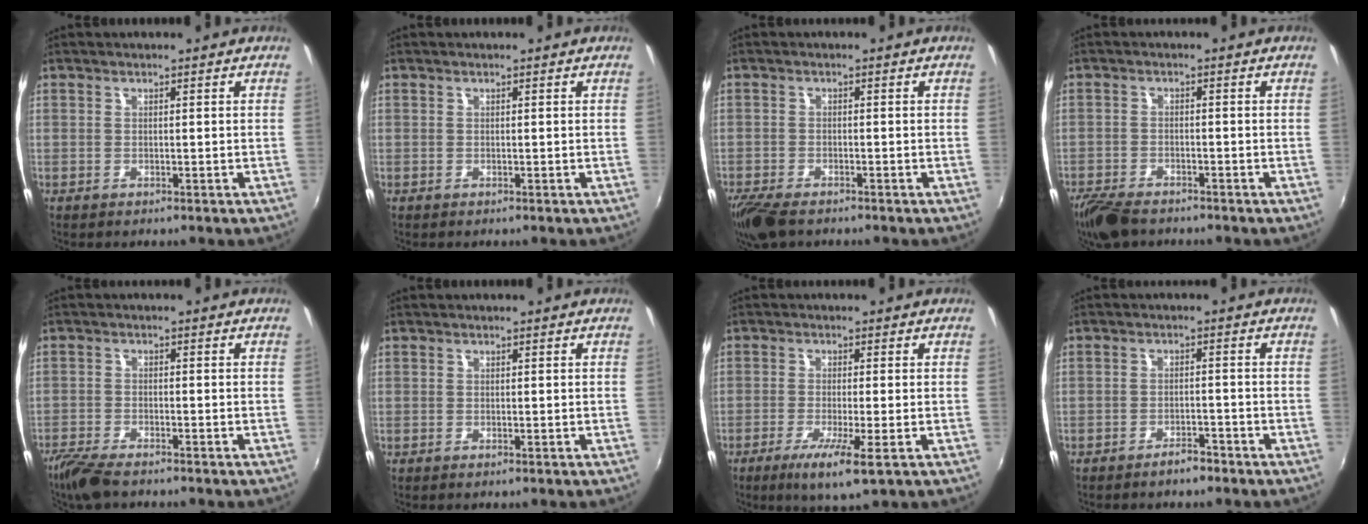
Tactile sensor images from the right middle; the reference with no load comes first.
{"total": 0.0}
{"total": 7.2, "force": [-5.6, 2.2, 3.9], "torque": [-0.103, -0.034, -0.107]}
{"total": 7.5, "force": [-6.2, 2.5, 3.3], "torque": [-0.094, -0.025, -0.116]}
{"total": 6.5, "force": [-5.4, 1.2, 3.4], "torque": [-0.094, -0.024, -0.103]}
{"total": 0.0}
{"total": 6.8, "force": [-3.1, 0.1, 6.0], "torque": [-0.125, -0.023, -0.054]}
{"total": 2.8, "force": [-2.4, 0.7, 1.3], "torque": [-0.031, 0.002, -0.033]}